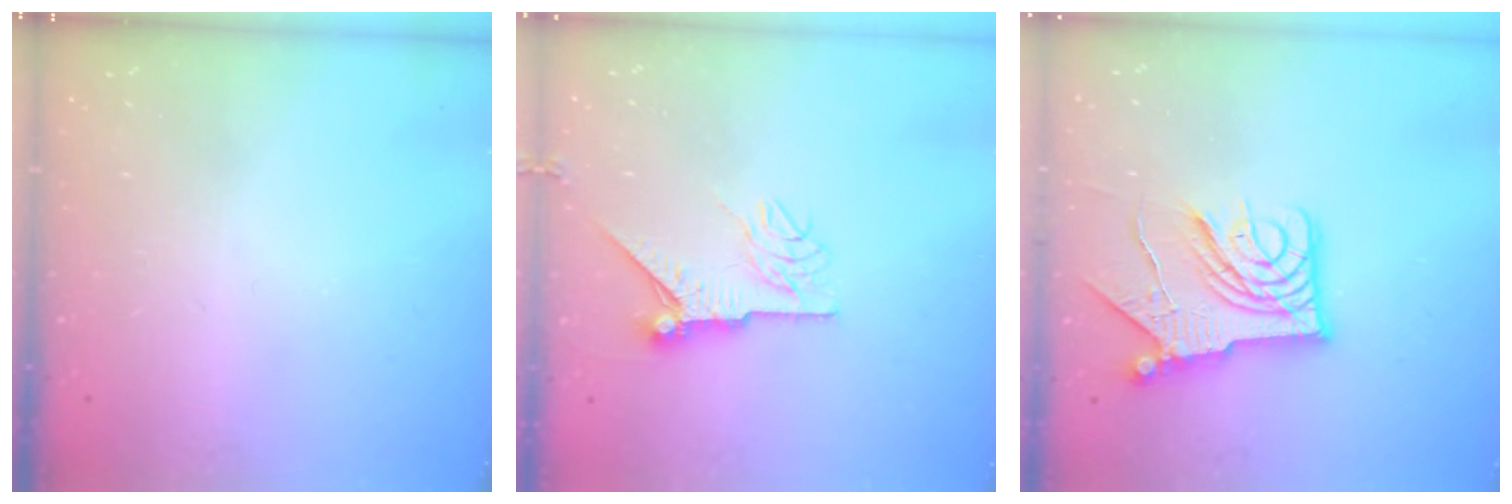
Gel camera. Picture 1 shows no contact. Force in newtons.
{"total": 10.0, "press": 10.0, "slide": 1.0}
{"total": 12.8, "press": 12.8, "slide": 1.2}